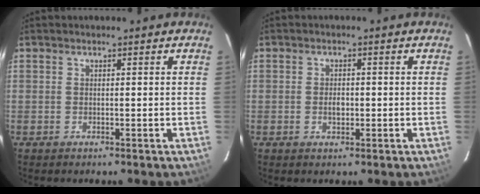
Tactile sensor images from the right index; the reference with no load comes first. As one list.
[{"total": 2.2, "force": [-0.4, 1.4, 1.6], "torque": [-0.029, 0.002, -0.006]}]